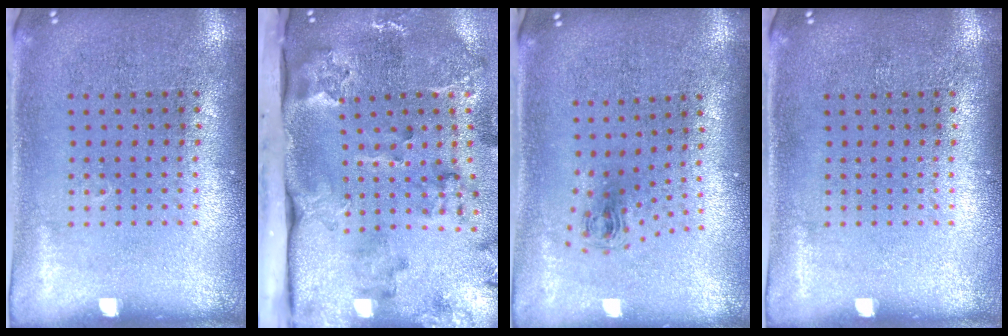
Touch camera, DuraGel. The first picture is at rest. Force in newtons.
{"total": 3.7, "press": 2.6, "slide": 2.6}
{"total": 0.7, "press": 0.4, "slide": 0.6}
{"total": 0.0}